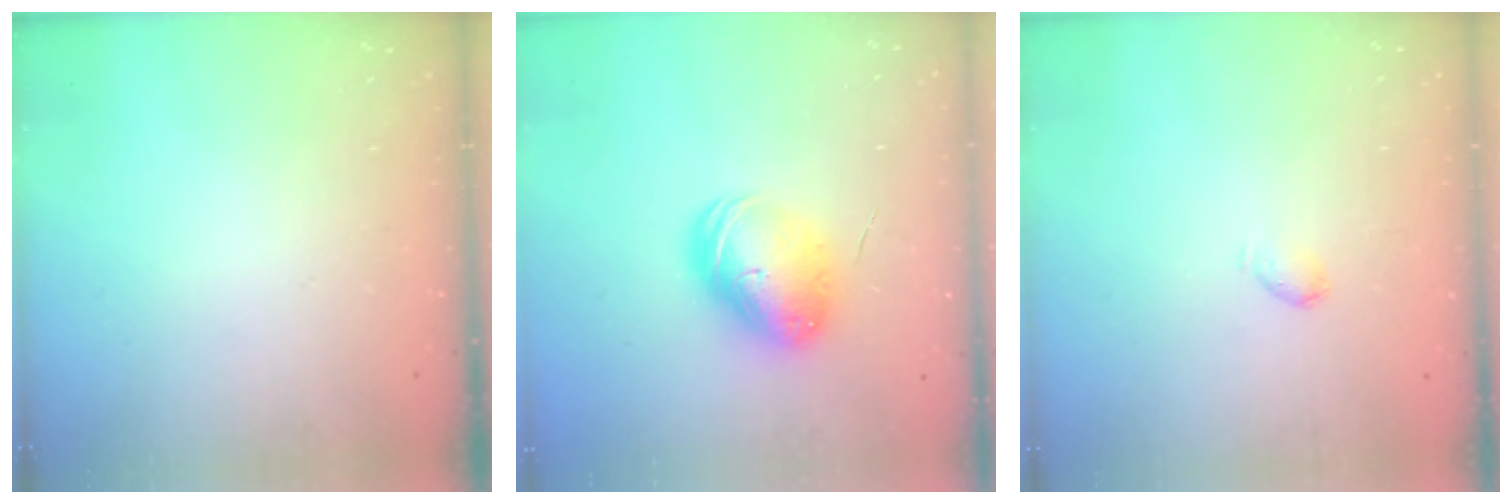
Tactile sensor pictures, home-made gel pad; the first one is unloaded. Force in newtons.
{"total": 10.3, "press": 10.1, "slide": 1.8}
{"total": 2.8, "press": 2.8, "slide": 0.5}